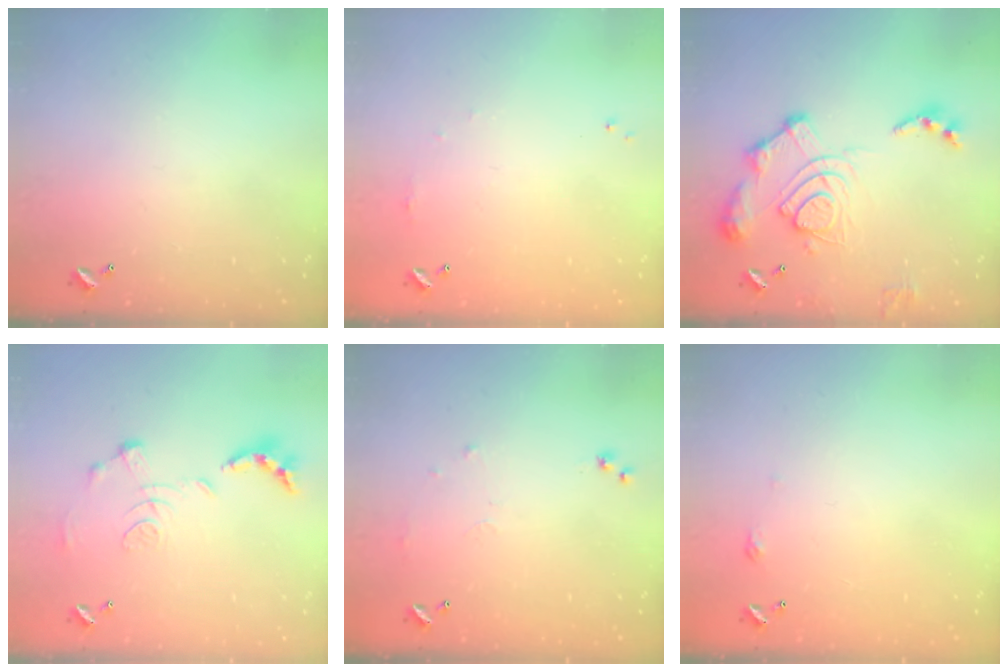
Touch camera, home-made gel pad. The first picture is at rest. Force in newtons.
{"total": 4.7, "press": 4.7, "slide": 0.7}
{"total": 16.1, "press": 16.0, "slide": 2.0}
{"total": 1.2, "press": 0.4, "slide": 1.1}
{"total": 6.0, "press": 5.9, "slide": 1.0}
{"total": 2.7, "press": 2.6, "slide": 0.4}